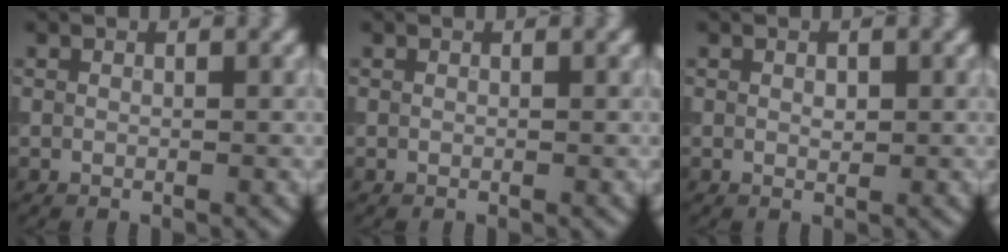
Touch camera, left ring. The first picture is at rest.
{"total": 0.0}
{"total": 0.8, "force": [0.2, 0.5, 0.6], "torque": [-0.009, 0.000, 0.003]}